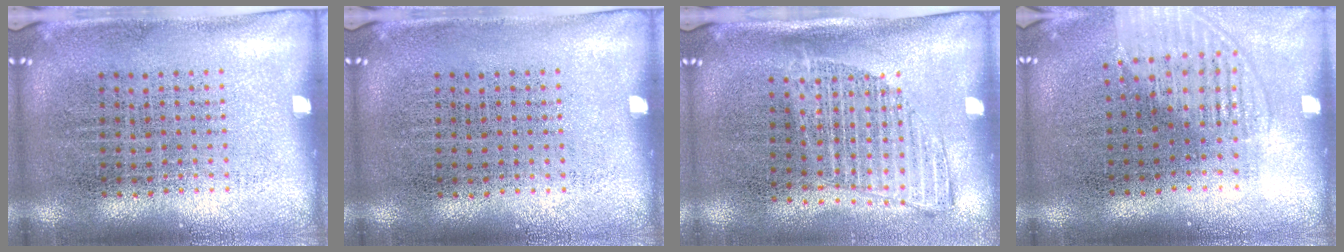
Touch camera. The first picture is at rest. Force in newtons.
{"total": 0.0}
{"total": 1.3, "press": 1.1, "slide": 0.7}
{"total": 1.4, "press": 1.3, "slide": 0.7}